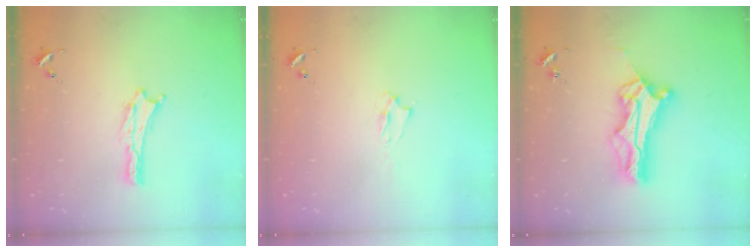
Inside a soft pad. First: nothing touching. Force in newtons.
{"total": 1.4, "press": 1.3, "slide": 0.3}
{"total": 9.9, "press": 9.9, "slide": 0.8}